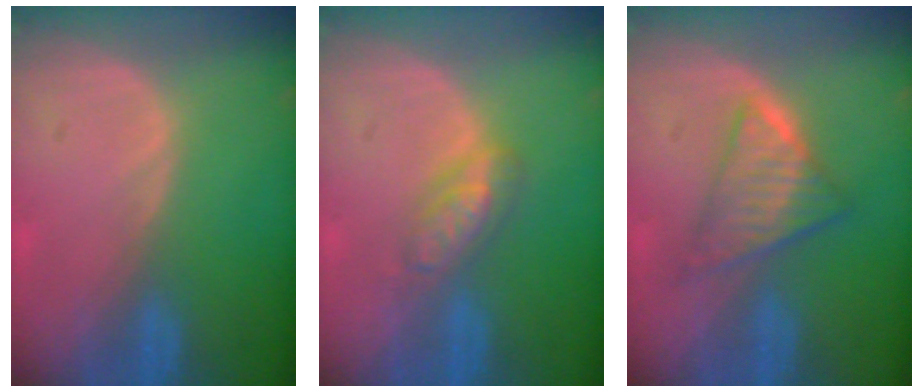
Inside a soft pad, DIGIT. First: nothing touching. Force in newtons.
{"total": 4.6, "press": 4.3, "slide": 1.5}
{"total": 6.1, "press": 5.7, "slide": 2.1}